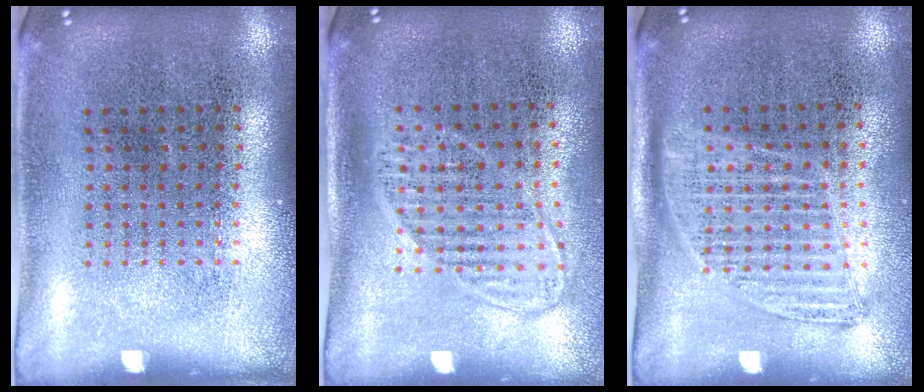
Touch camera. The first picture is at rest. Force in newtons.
{"total": 1.5, "press": 1.3, "slide": 0.7}
{"total": 1.3, "press": 1.1, "slide": 0.7}